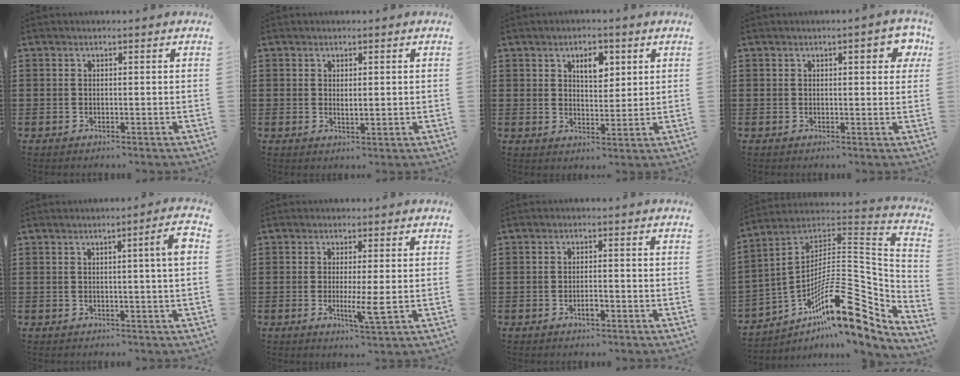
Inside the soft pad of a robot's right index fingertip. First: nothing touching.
{"total": 1.0, "force": [0.5, 0.5, 0.7], "torque": [-0.015, 0.005, 0.008]}
{"total": 4.4, "force": [2.2, 2.3, 3.0], "torque": [-0.044, 0.002, 0.031]}
{"total": 4.0, "force": [1.4, 1.2, 3.5], "torque": [-0.040, -0.004, 0.014]}
{"total": 3.9, "force": [0.6, -0.3, 3.8], "torque": [-0.055, -0.011, 0.003]}
{"total": 4.3, "force": [-0.6, 0.3, 4.3], "torque": [-0.067, -0.012, -0.014]}
{"total": 2.1, "force": [-1.0, 0.7, 1.7], "torque": [-0.031, 0.001, -0.017]}
{"total": 17.7, "force": [-9.3, 5.5, 14.0], "torque": [-0.236, 0.003, -0.169]}